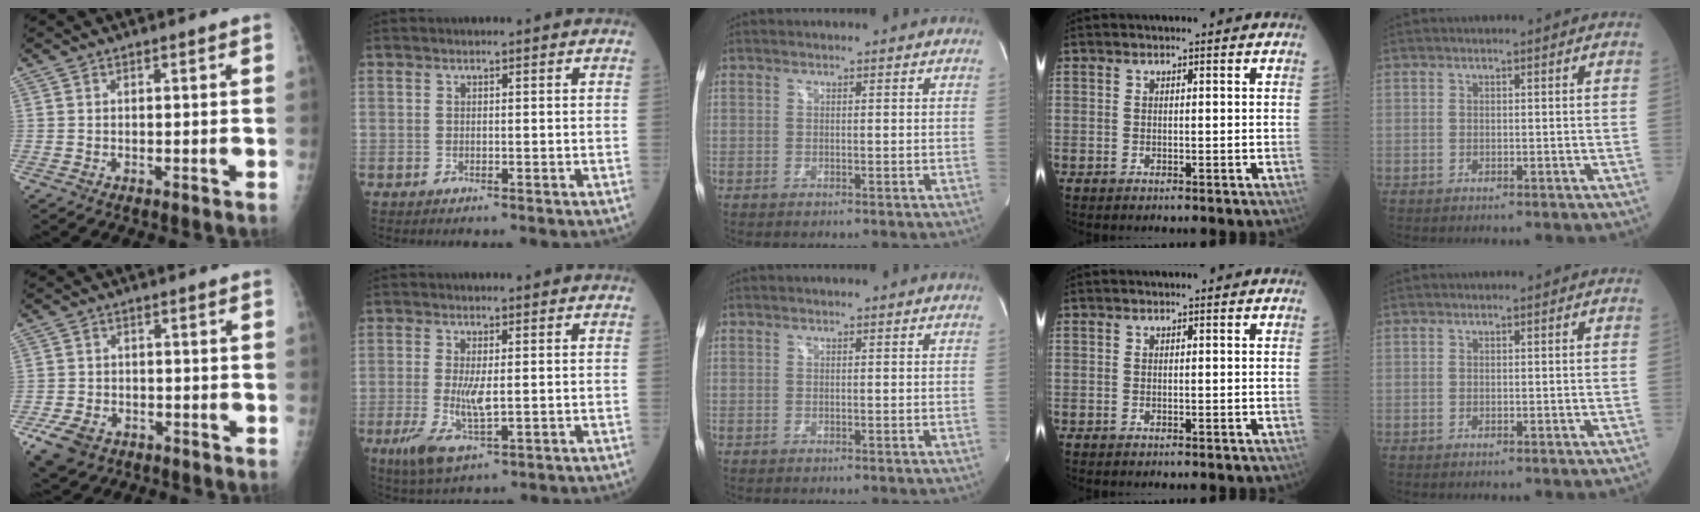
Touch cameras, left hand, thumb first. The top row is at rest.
{"thumb": {"total": 7.4, "force": [-4.0, 5.2, 3.5], "torque": [-0.070, 0.015, -0.061]}, "index": {"total": 6.0, "force": [-1.1, 1.7, 5.6], "torque": [-0.124, -0.016, -0.016]}}